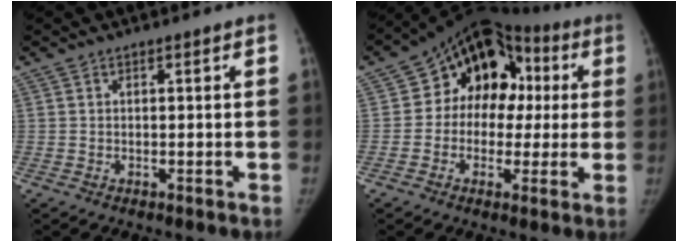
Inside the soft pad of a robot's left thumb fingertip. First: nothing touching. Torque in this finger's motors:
{"motor_torque": [-0.32, 1.35, 0.41, 0.09, 0.12]}